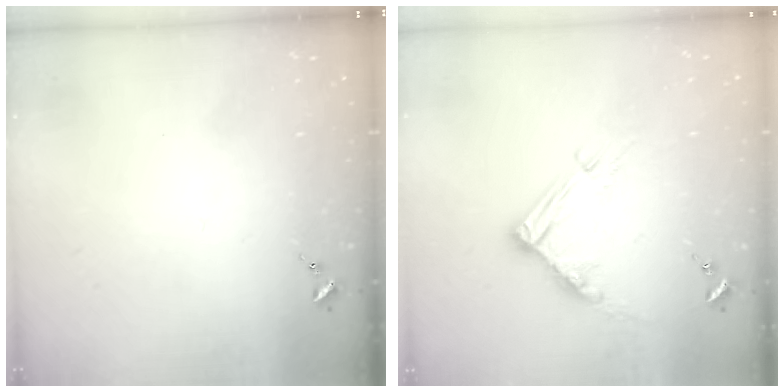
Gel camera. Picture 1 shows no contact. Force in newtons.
{"total": 10.5, "press": 10.4, "slide": 1.2}